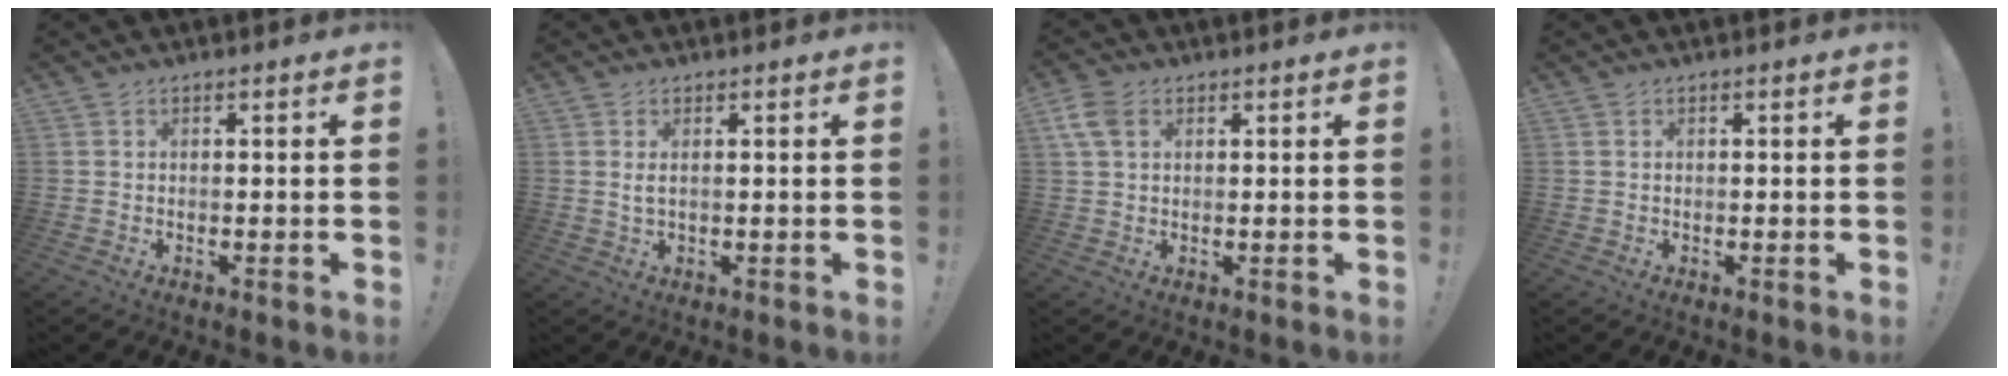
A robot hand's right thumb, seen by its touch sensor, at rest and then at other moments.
{"total": 2.1, "force": [0.7, 0.5, 1.9], "torque": [-0.027, -0.005, 0.009]}
{"total": 6.1, "force": [2.3, 4.0, 4.0], "torque": [-0.083, 0.004, 0.048]}
{"total": 0.0}